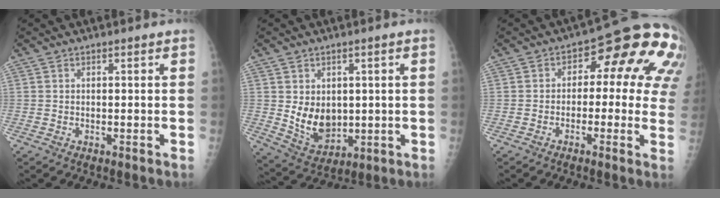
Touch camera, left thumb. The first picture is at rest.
{"total": 8.8, "force": [0.5, 6.6, 5.8], "torque": [-0.065, -0.019, 0.034]}
{"total": 16.7, "force": [3.1, 8.5, 14.0], "torque": [-0.119, 0.023, 0.022]}